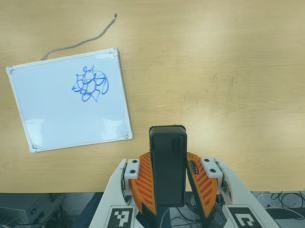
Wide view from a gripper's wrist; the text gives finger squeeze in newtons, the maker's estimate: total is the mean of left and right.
{"total": 6.4, "left": 5.9, "right": 6.9}